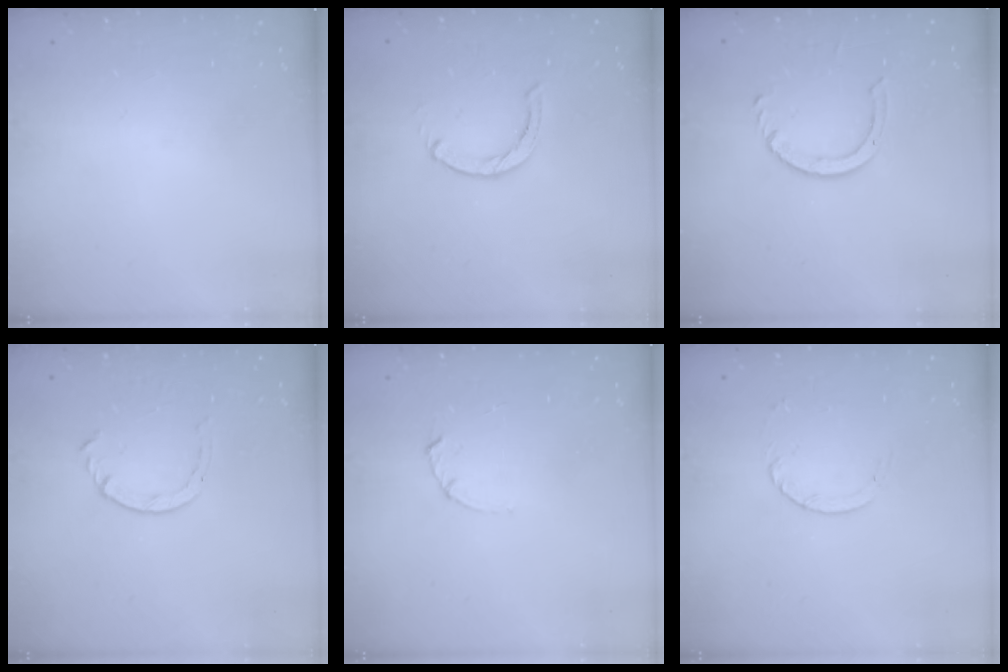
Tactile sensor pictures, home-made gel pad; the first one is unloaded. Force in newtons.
{"total": 0.0}
{"total": 4.2, "press": 4.2, "slide": 0.3}
{"total": 3.4, "press": 3.4, "slide": 0.5}
{"total": 1.7, "press": 1.6, "slide": 0.3}
{"total": 2.5, "press": 2.4, "slide": 0.2}